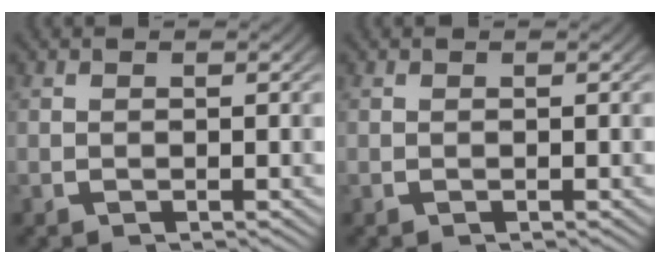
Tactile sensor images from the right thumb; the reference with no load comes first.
{"total": 0.0}